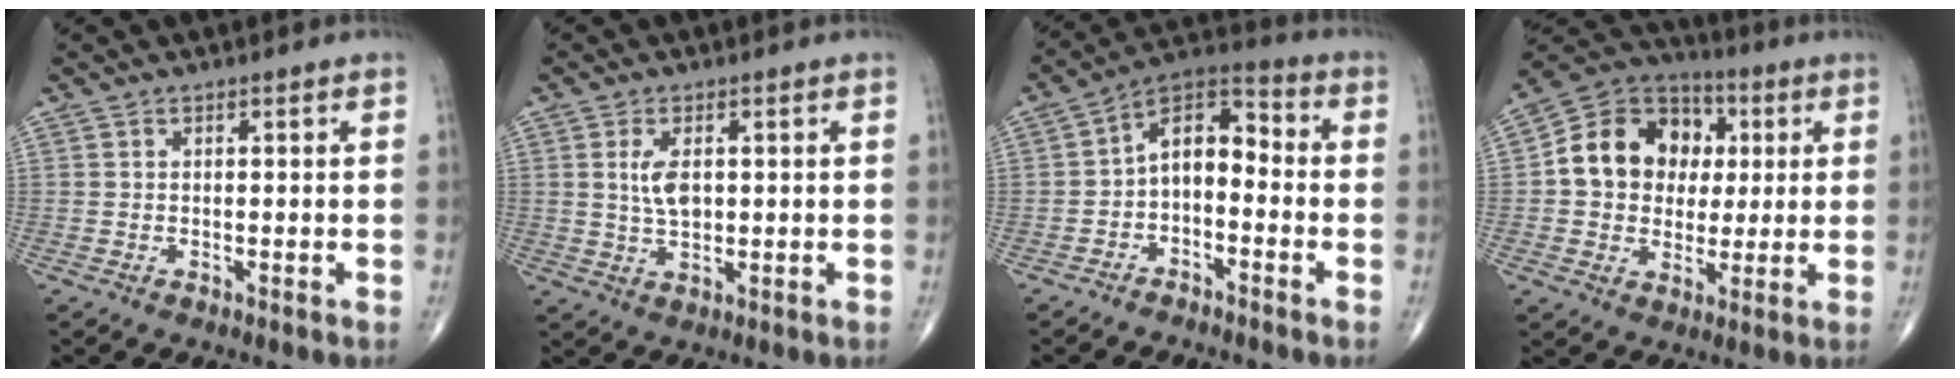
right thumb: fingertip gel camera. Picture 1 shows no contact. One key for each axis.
{"total": 4.9, "fx": 0.9, "fy": 2.5, "fz": 4.1, "tx": -0.078, "ty": -0.005, "tz": 0.020}
{"total": 9.5, "fx": -2.0, "fy": 5.6, "fz": 7.4, "tx": -0.103, "ty": 0.053, "tz": -0.049}
{"total": 15.6, "fx": 2.0, "fy": 13.0, "fz": 8.5, "tx": -0.104, "ty": 0.018, "tz": 0.029}